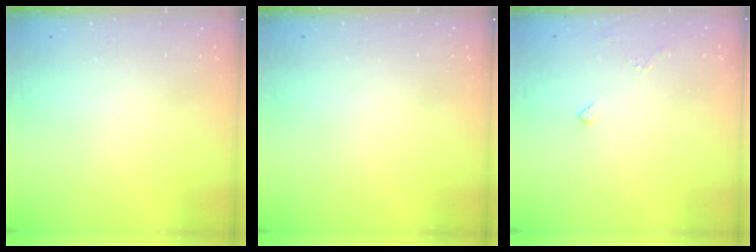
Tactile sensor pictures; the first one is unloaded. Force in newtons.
{"total": 0.0}
{"total": 3.5, "press": 3.5, "slide": 0.5}